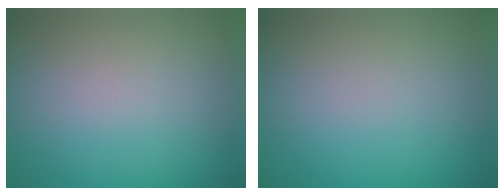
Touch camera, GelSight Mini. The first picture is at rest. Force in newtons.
{"total": 0.0}